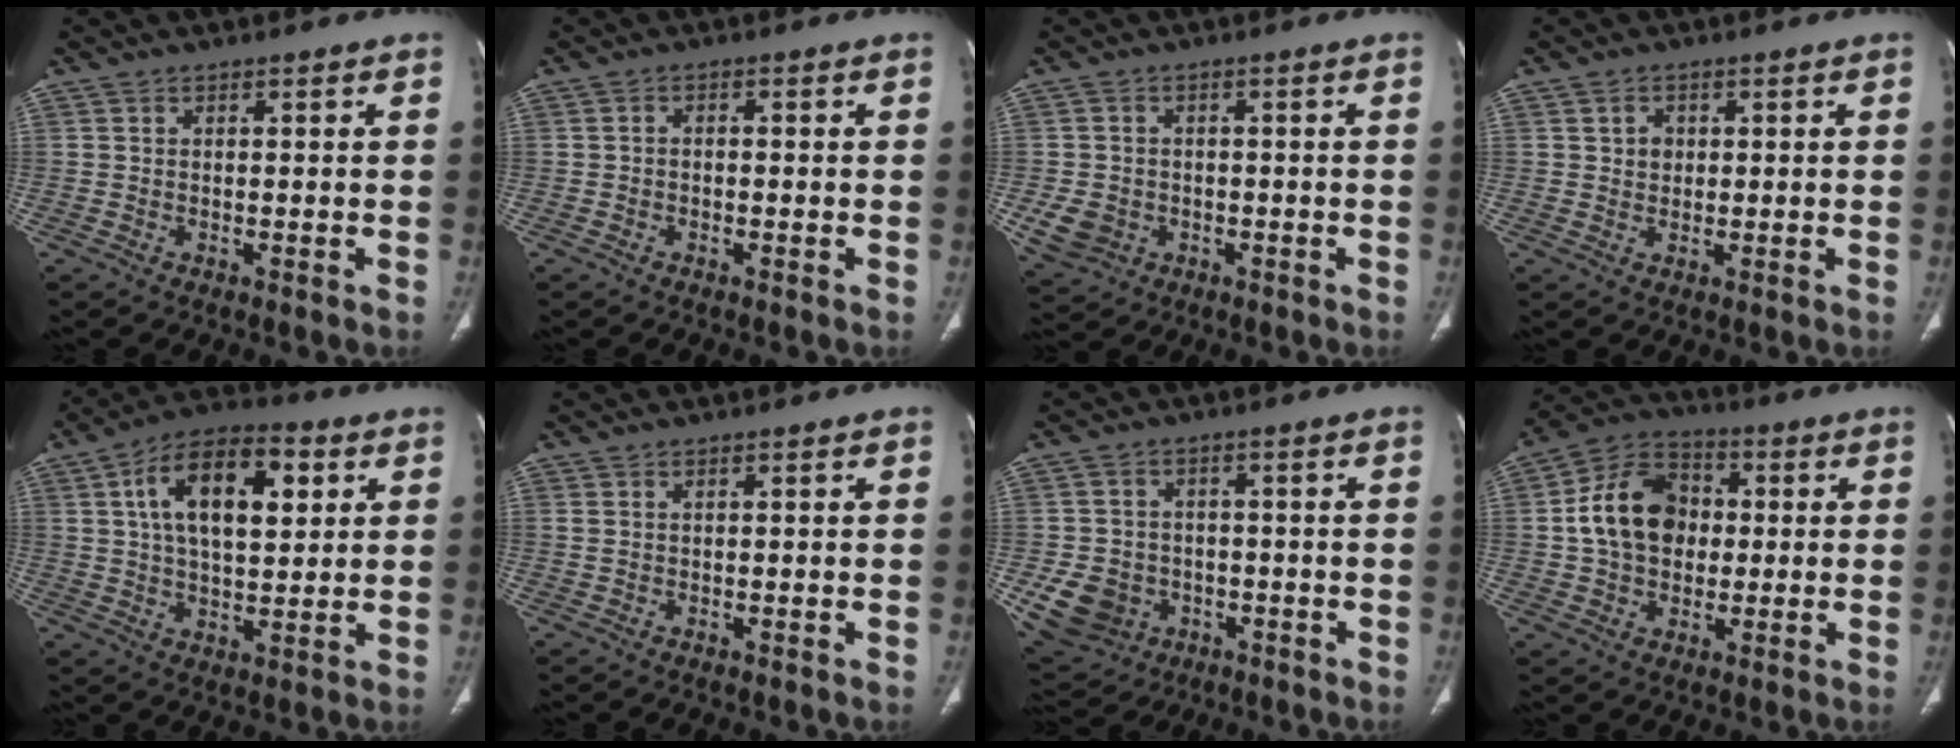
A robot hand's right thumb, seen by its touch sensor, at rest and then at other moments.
{"total": 0.9, "force": [-0.4, 0.7, 0.5], "torque": [-0.005, 0.003, -0.009]}
{"total": 5.8, "force": [-1.7, 5.0, 2.5], "torque": [-0.049, 0.008, -0.018]}
{"total": 2.5, "force": [0.6, 2.1, 1.2], "torque": [-0.009, -0.001, 0.011]}
{"total": 16.7, "force": [5.1, 8.5, 13.5], "torque": [-0.204, 0.005, 0.080]}
{"total": 0.7, "force": [0.4, 0.3, 0.5], "torque": [-0.015, 0.009, 0.012]}
{"total": 10.1, "force": [-3.1, 8.7, 4.0], "torque": [-0.073, 0.017, -0.035]}
{"total": 14.3, "force": [0.9, 10.9, 9.3], "torque": [-0.138, 0.023, 0.008]}